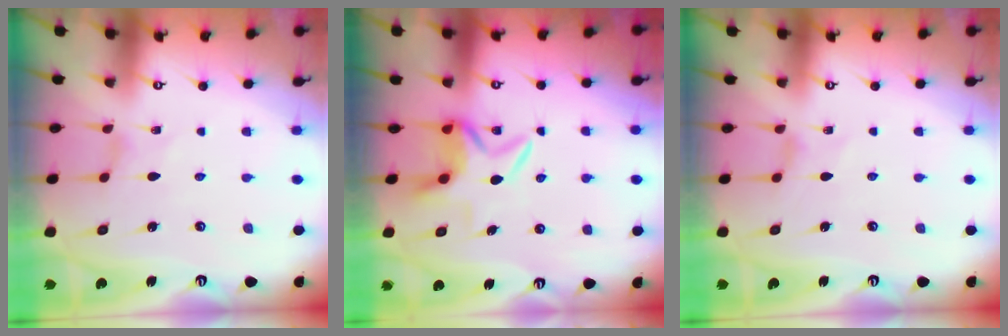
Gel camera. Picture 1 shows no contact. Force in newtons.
{"total": 6.6, "press": 6.4, "slide": 1.3}
{"total": 0.7, "press": 0.7, "slide": 0.3}